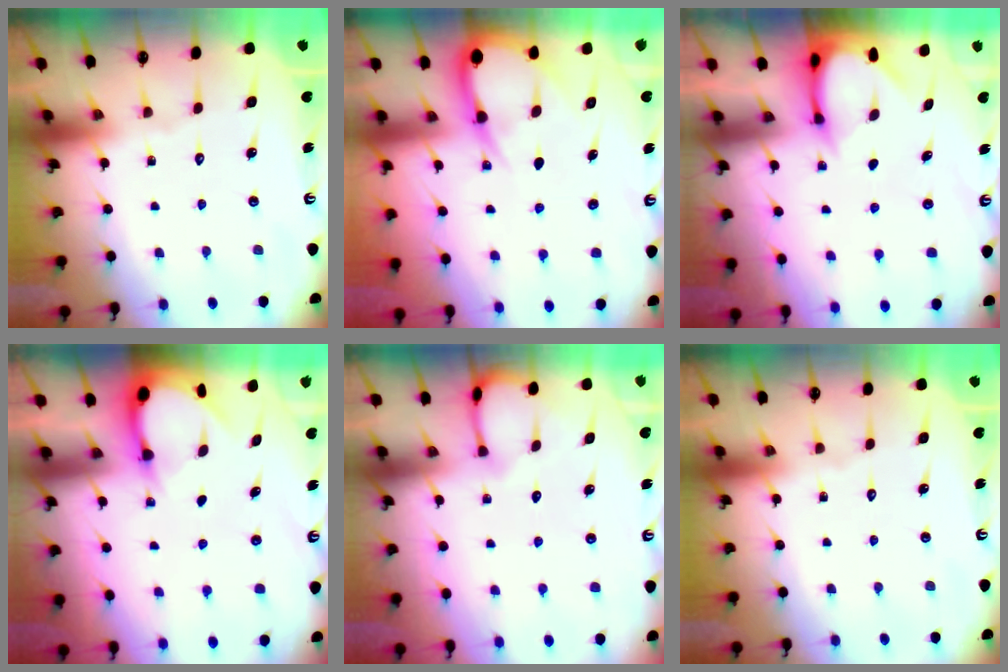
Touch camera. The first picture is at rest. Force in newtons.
{"total": 8.4, "press": 8.3, "slide": 1.0}
{"total": 3.8, "press": 3.8, "slide": 0.2}
{"total": 3.3, "press": 3.3, "slide": 0.5}
{"total": 3.0, "press": 3.0, "slide": 0.3}
{"total": 0.0}